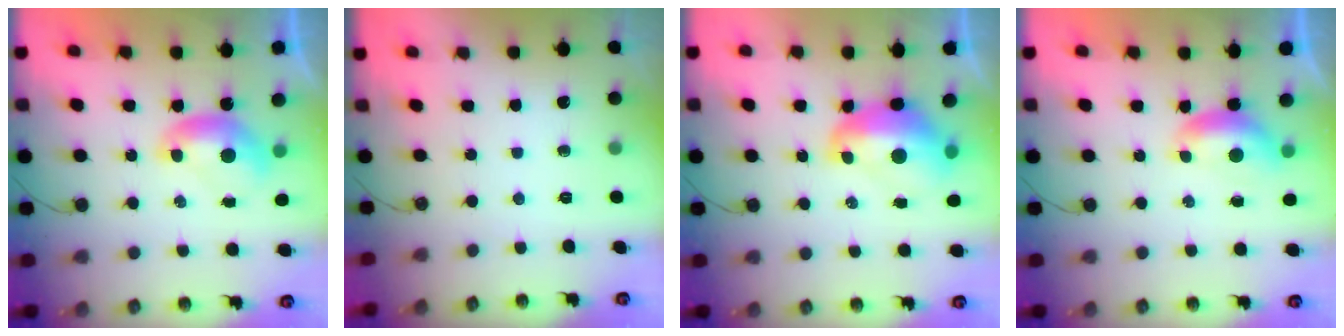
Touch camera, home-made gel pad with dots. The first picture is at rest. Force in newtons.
{"total": 0.0}
{"total": 4.9, "press": 4.8, "slide": 1.0}
{"total": 0.9, "press": 0.7, "slide": 0.6}